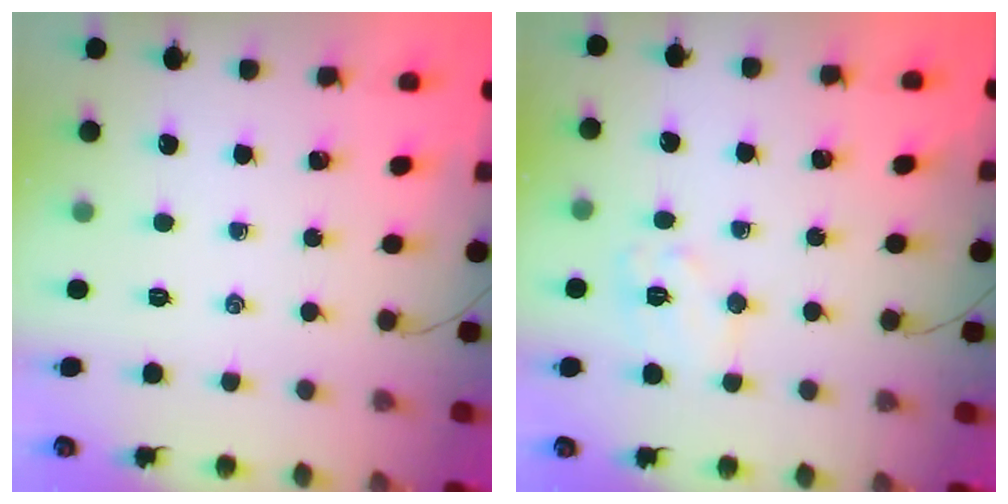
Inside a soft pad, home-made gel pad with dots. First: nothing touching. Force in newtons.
{"total": 7.8, "press": 7.8, "slide": 0.6}